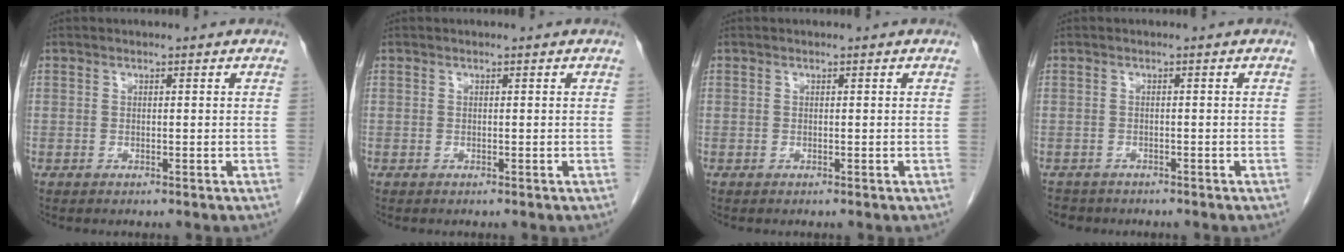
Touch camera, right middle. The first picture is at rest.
{"total": 0.0}
{"total": 0.0}
{"total": 2.9, "force": [-2.5, 1.4, 0.2], "torque": [-0.011, -0.001, -0.038]}